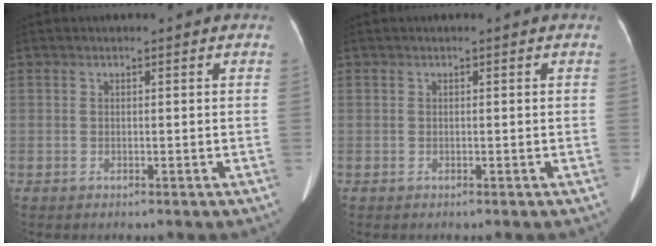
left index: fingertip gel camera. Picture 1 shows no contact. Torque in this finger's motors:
{"motor_torque": [-0.02, -0.02, 0.01, 0.01]}